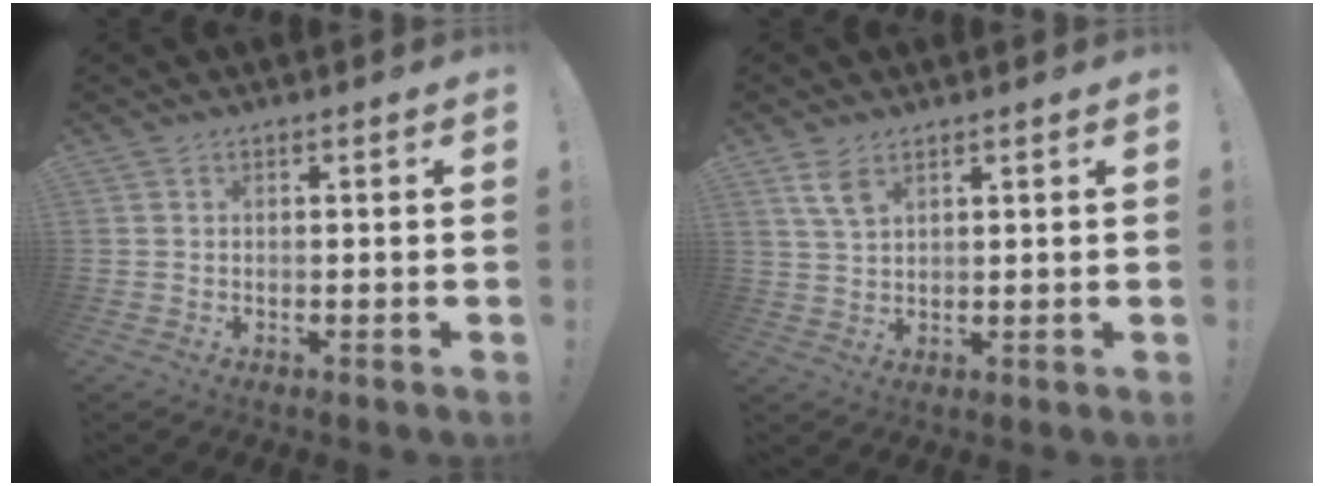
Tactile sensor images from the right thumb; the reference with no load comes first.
{"total": 5.1, "force": [3.0, 2.2, 3.4], "torque": [-0.056, -0.013, 0.056]}